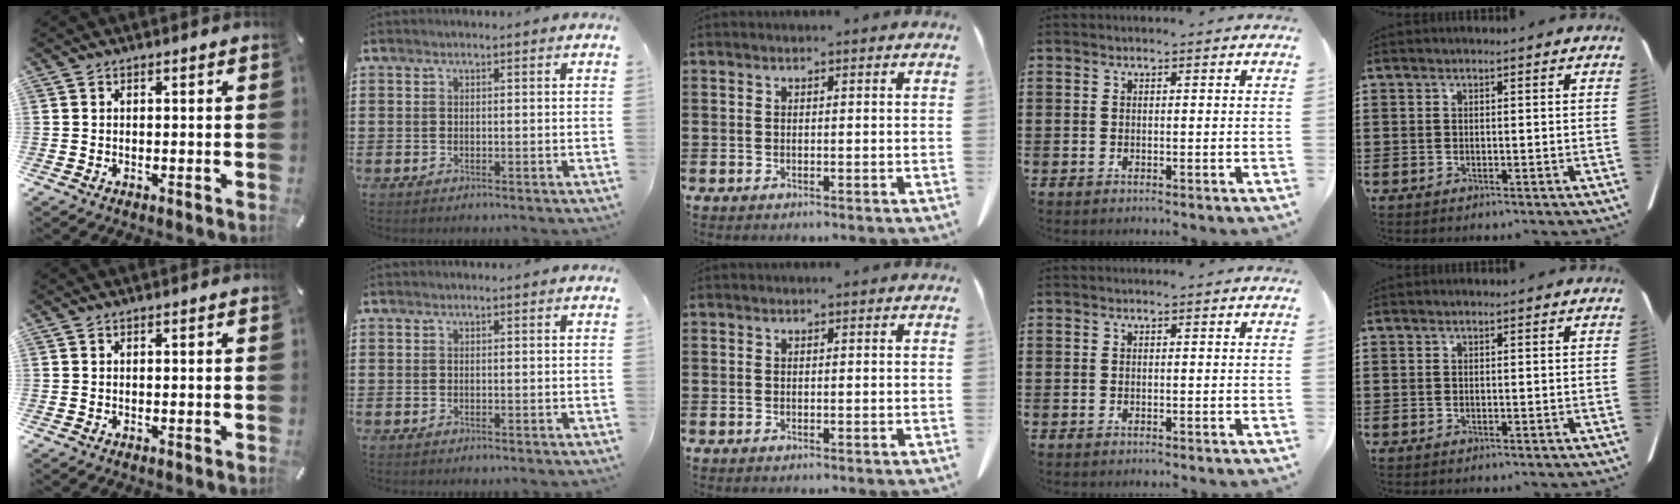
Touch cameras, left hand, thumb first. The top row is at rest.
{}